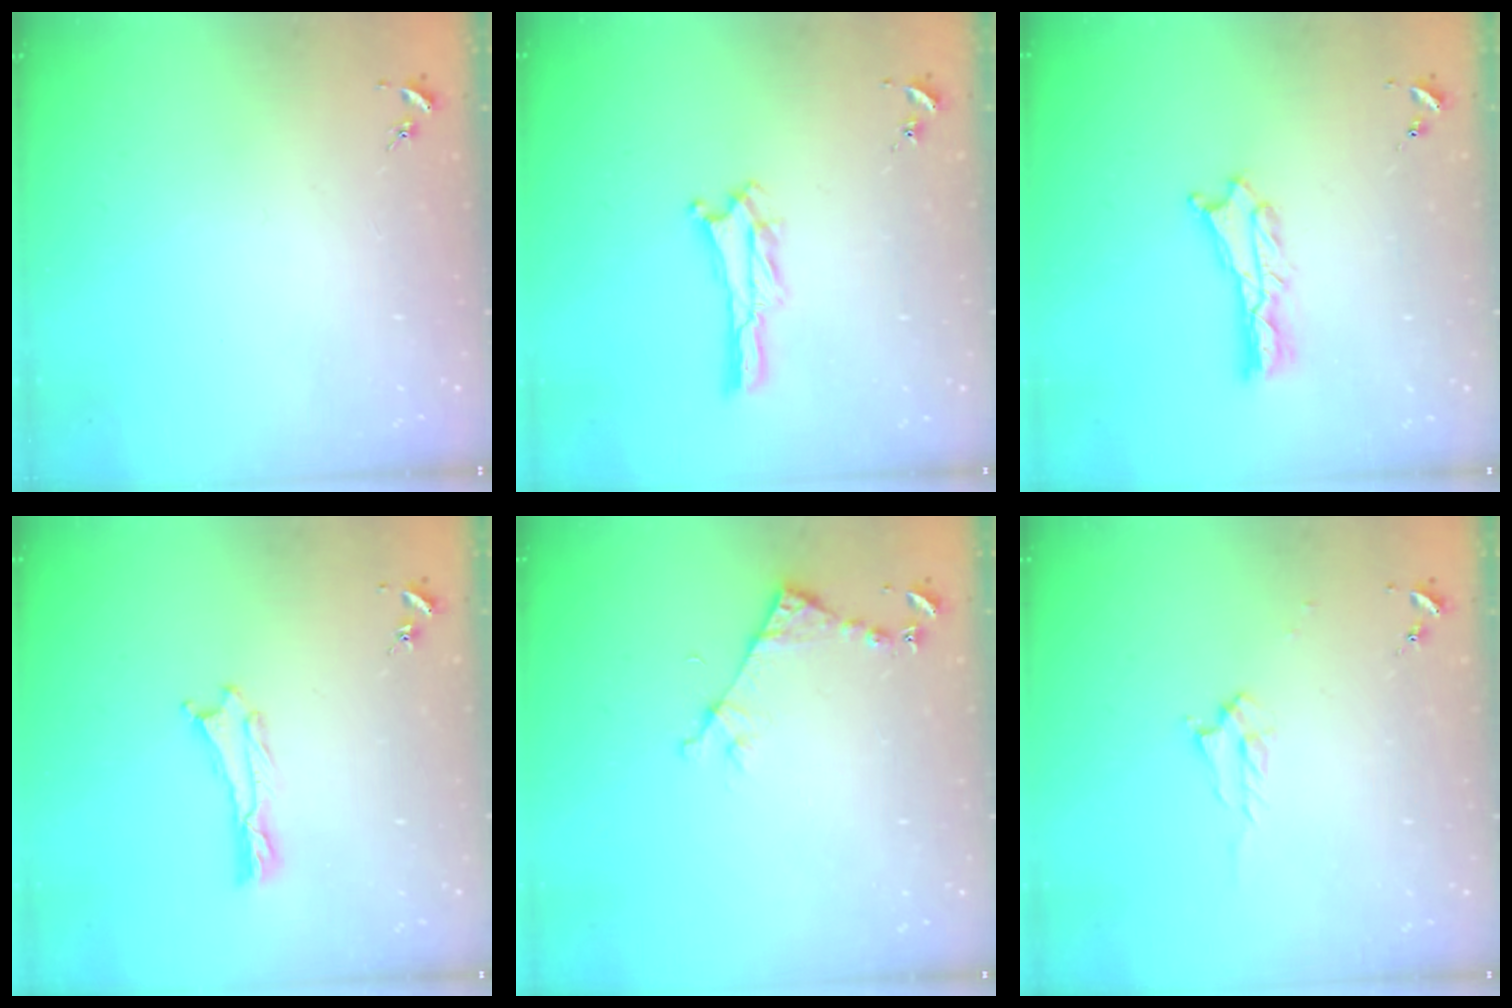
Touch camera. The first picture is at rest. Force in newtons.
{"total": 1.3, "press": 1.3, "slide": 0.4}
{"total": 1.8, "press": 1.7, "slide": 0.2}
{"total": 0.0}
{"total": 4.5, "press": 4.5, "slide": 0.3}
{"total": 1.7, "press": 1.6, "slide": 0.2}